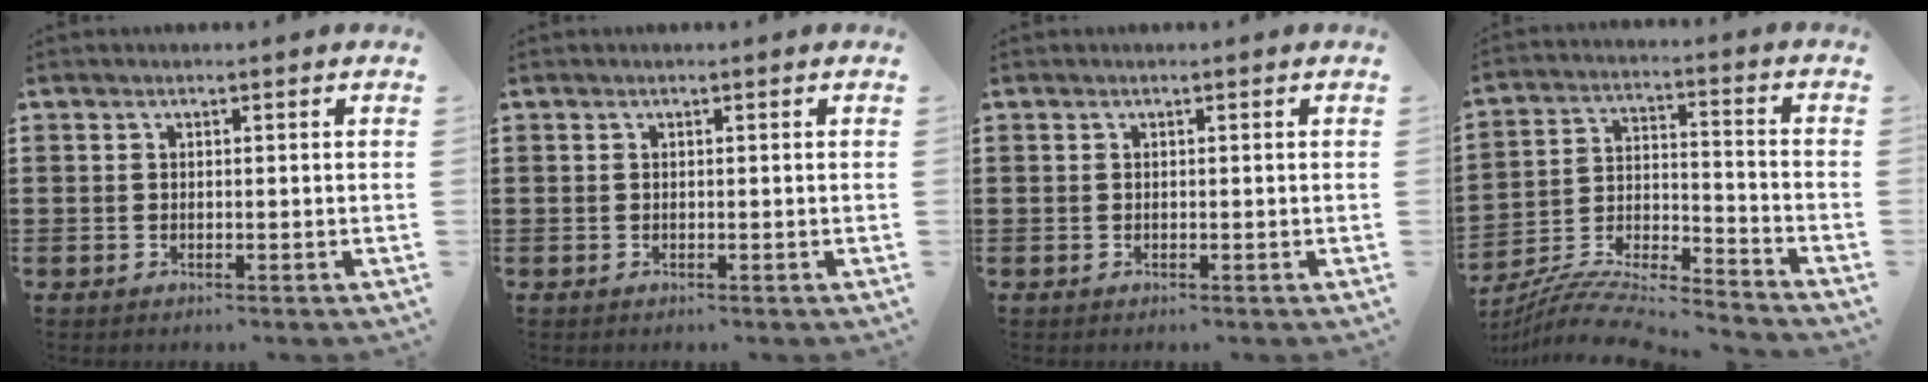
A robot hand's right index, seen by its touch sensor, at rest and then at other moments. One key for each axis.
{"total": 0.0}
{"total": 0.0}
{"total": 9.0, "fx": -8.5, "fy": 0.8, "fz": 3.0, "tx": -0.058, "ty": 0.003, "tz": -0.171}